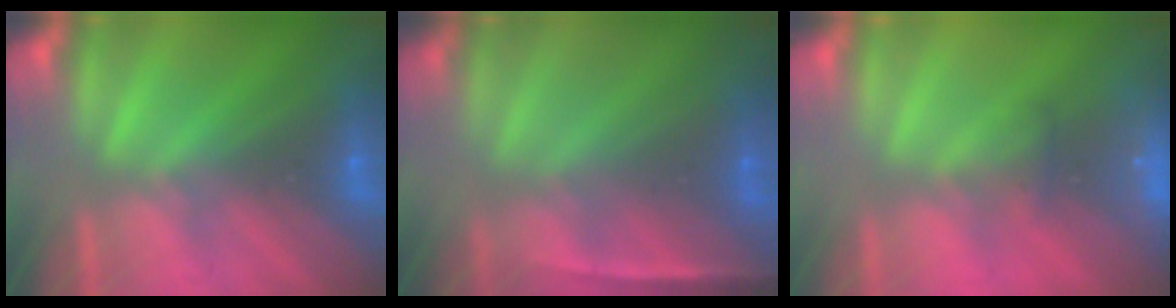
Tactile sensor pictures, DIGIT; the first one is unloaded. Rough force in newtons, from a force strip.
{"total": 1.4}
{"total": 6.7}